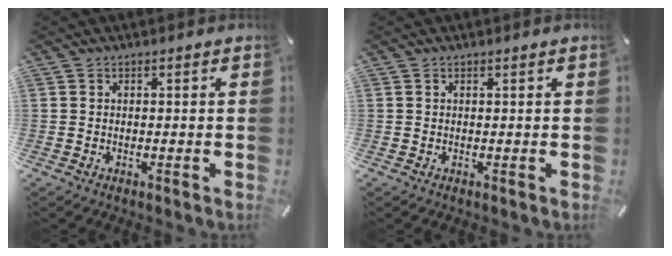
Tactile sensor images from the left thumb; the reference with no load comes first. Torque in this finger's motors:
{"motor_torque": [0.18, -0.02, -0.07, -0.27, -0.03]}